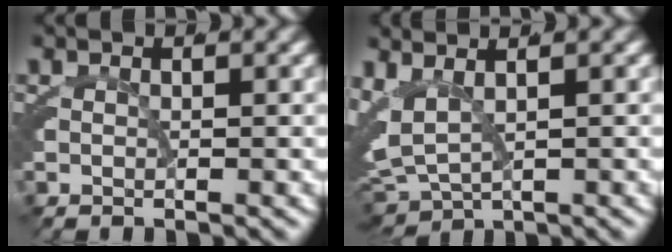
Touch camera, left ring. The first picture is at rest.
{"total": 7.9, "force": [0.6, 6.5, 4.3], "torque": [-0.130, -0.034, 0.024]}